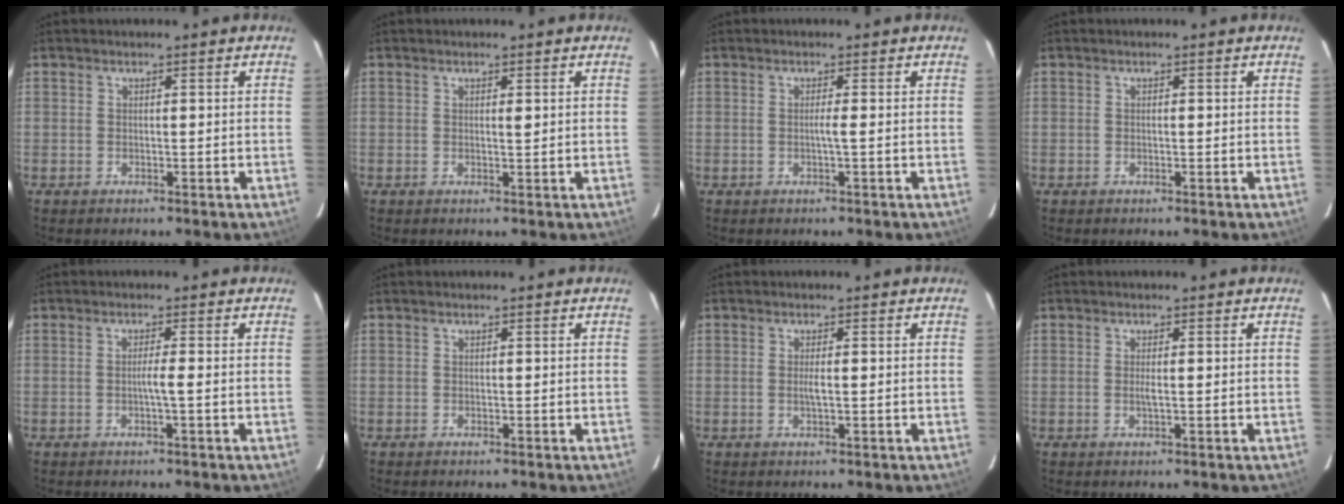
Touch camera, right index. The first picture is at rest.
{"total": 0.7, "force": [0.2, 0.1, 0.7], "torque": [-0.013, -0.001, 0.002]}
{"total": 1.1, "force": [-0.2, -0.3, 1.0], "torque": [-0.018, 0.001, -0.006]}
{"total": 0.0}
{"total": 1.8, "force": [-0.4, -0.3, 1.7], "torque": [-0.031, 0.000, -0.008]}
{"total": 0.0}
{"total": 1.6, "force": [-0.1, 0.1, 1.6], "torque": [-0.035, 0.000, -0.002]}
{"total": 1.3, "force": [-0.1, 0.1, 1.3], "torque": [-0.028, -0.001, -0.002]}